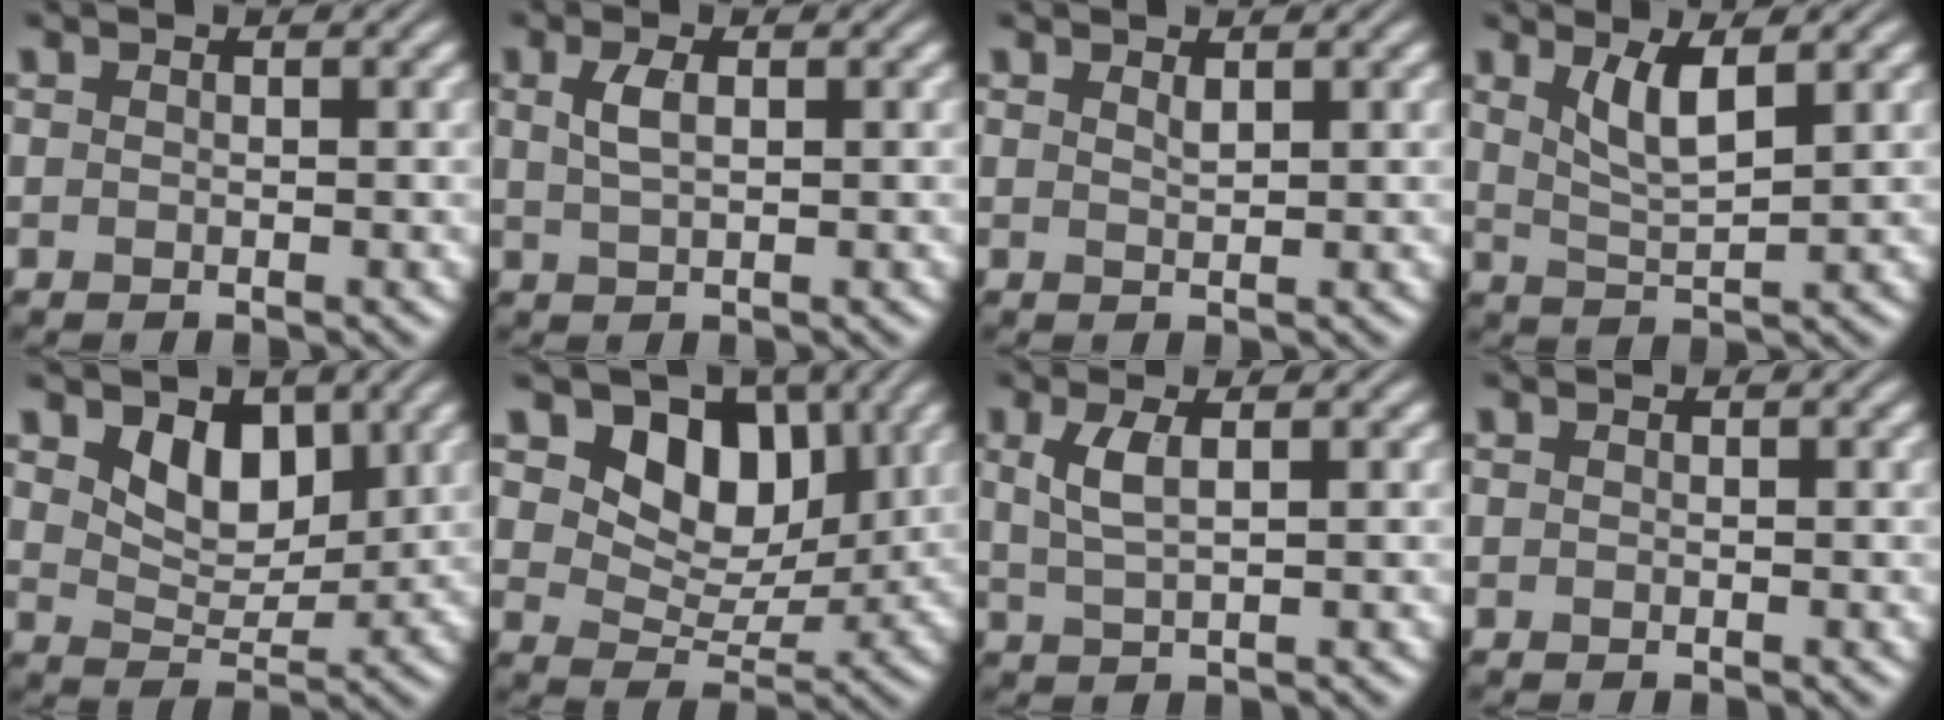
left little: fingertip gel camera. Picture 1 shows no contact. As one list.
[{"total": 1.9, "force": [0.6, 0.8, 1.7], "torque": [-0.039, 0.003, 0.013]}, {"total": 0.8, "force": [0.6, 0.1, 0.4], "torque": [-0.009, -0.001, 0.013]}, {"total": 3.4, "force": [1.7, 0.8, 2.8], "torque": [-0.057, -0.008, 0.037]}, {"total": 4.2, "force": [2.0, 2.7, 2.6], "torque": [-0.054, -0.011, 0.032]}, {"total": 7.1, "force": [3.0, 4.9, 4.2], "torque": [-0.067, -0.013, 0.038]}, {"total": 2.6, "force": [0.8, 0.8, 2.3], "torque": [-0.051, 0.001, 0.019]}, {"total": 0.0}]